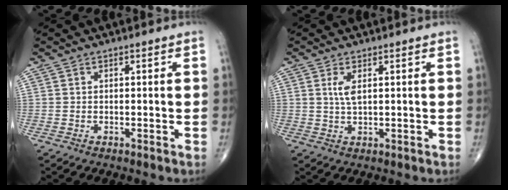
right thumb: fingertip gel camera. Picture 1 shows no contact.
{"total": 2.9, "force": [1.0, 0.9, 2.6], "torque": [-0.058, -0.003, 0.024]}